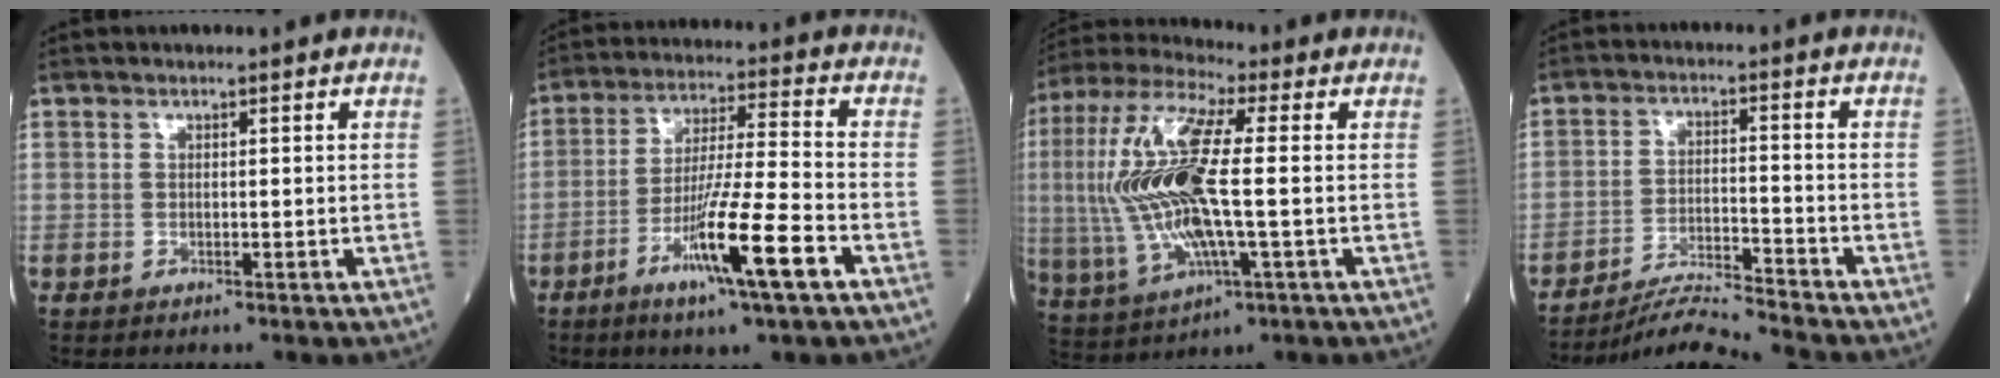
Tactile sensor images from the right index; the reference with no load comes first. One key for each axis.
{"total": 12.3, "fx": -5.8, "fy": -0.3, "fz": 10.9, "tx": -0.199, "ty": -0.015, "tz": -0.104}
{"total": 17.7, "fx": 0.0, "fy": 3.6, "fz": 17.3, "tx": -0.387, "ty": 0.006, "tz": 0.001}
{"total": 7.4, "fx": -7.1, "fy": -2.0, "fz": 0.9, "tx": -0.016, "ty": -0.008, "tz": -0.129}